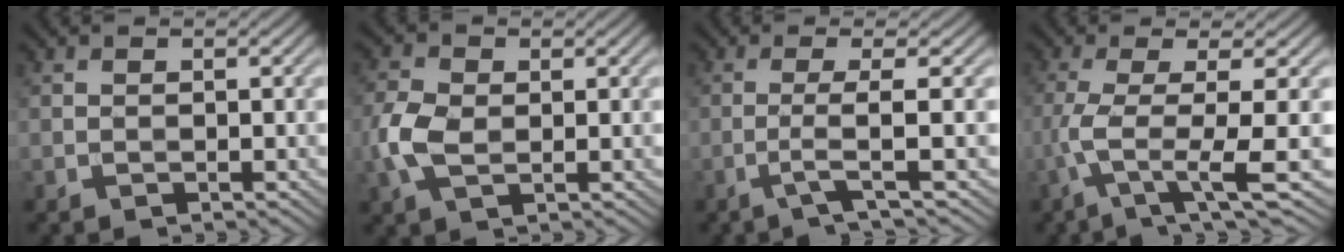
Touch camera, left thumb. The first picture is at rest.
{"total": 4.9, "force": [-0.3, 3.1, 3.8], "torque": [-0.105, -0.002, -0.010]}
{"total": 3.2, "force": [-0.7, 0.1, 3.1], "torque": [-0.054, 0.008, -0.032]}
{"total": 6.8, "force": [-1.0, 1.0, 6.6], "torque": [-0.128, 0.004, -0.028]}